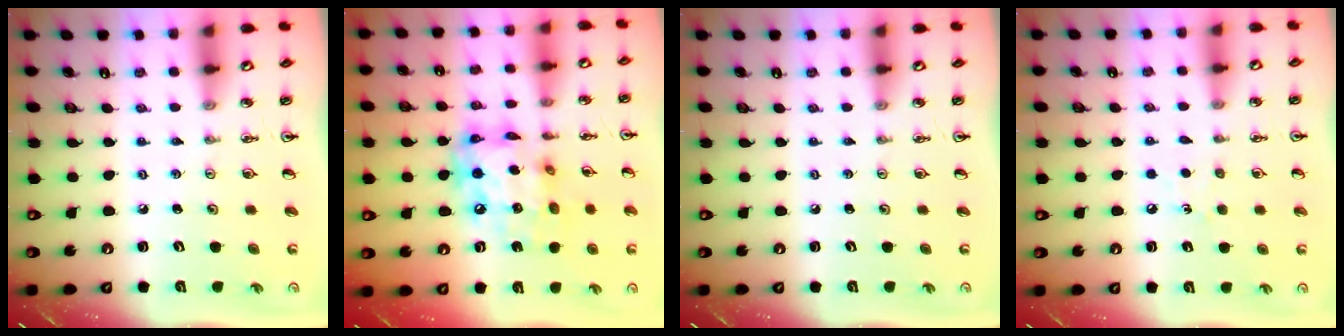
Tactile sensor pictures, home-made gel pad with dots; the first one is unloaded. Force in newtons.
{"total": 16.7, "press": 16.6, "slide": 1.4}
{"total": 0.0}
{"total": 6.2, "press": 6.2, "slide": 0.7}